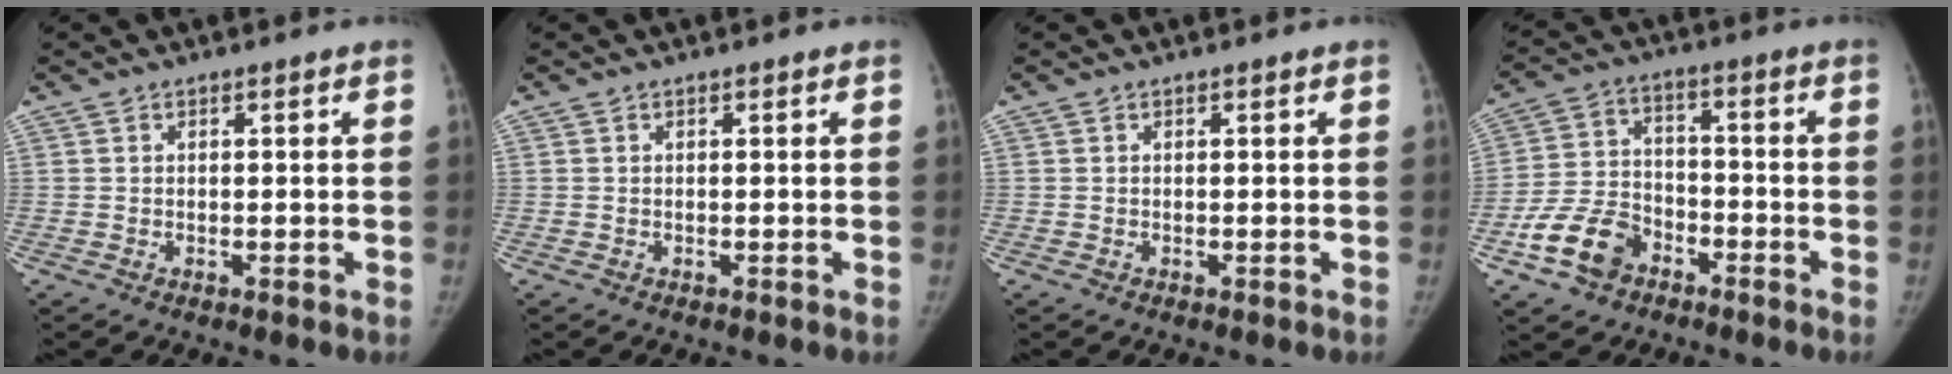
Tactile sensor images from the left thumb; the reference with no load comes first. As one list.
[{"total": 0.0}, {"total": 0.0}, {"total": 10.6, "force": [-5.8, 7.4, 5.0], "torque": [-0.083, 0.033, -0.110]}]